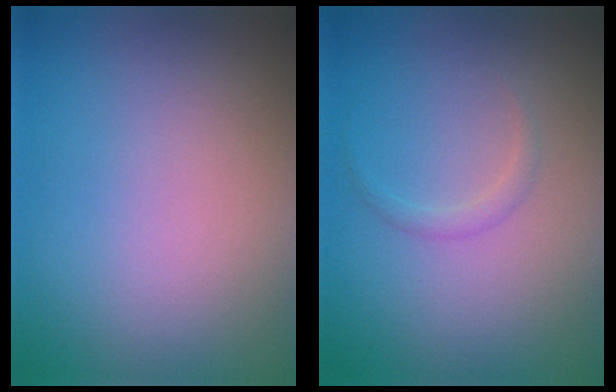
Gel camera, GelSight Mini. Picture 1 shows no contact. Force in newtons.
{"total": 0.8, "press": 0.8, "slide": 0.0}